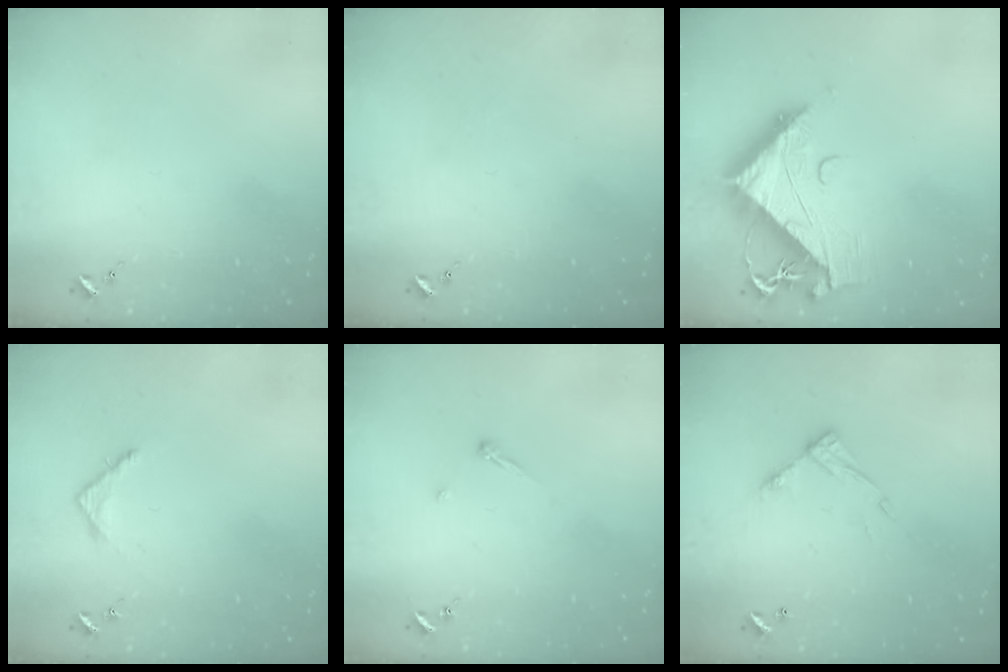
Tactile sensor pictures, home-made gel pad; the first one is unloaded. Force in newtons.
{"total": 0.0}
{"total": 13.0, "press": 12.9, "slide": 1.3}
{"total": 3.5, "press": 3.5, "slide": 0.3}
{"total": 3.4, "press": 3.4, "slide": 0.4}
{"total": 9.4, "press": 9.4, "slide": 0.5}